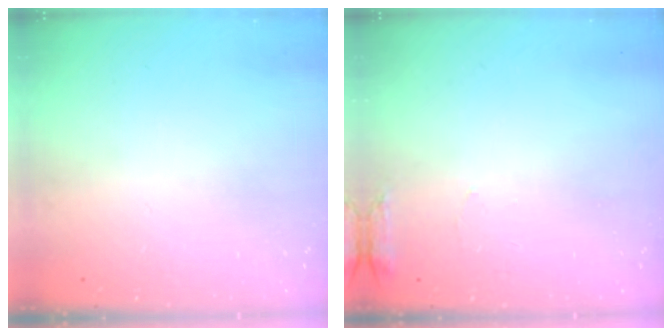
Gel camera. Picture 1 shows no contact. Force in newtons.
{"total": 5.2, "press": 5.0, "slide": 1.3}